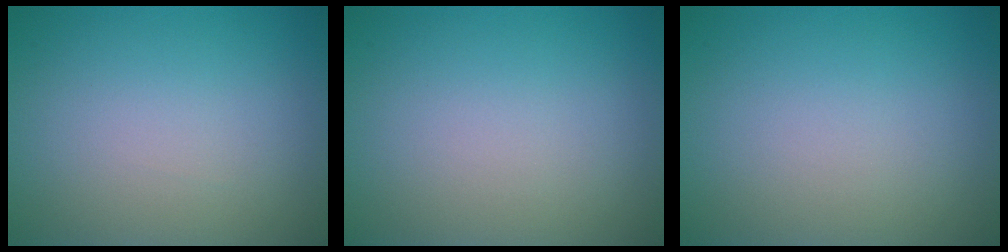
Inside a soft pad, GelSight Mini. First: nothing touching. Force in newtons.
{"total": 0.0}
{"total": 0.0}